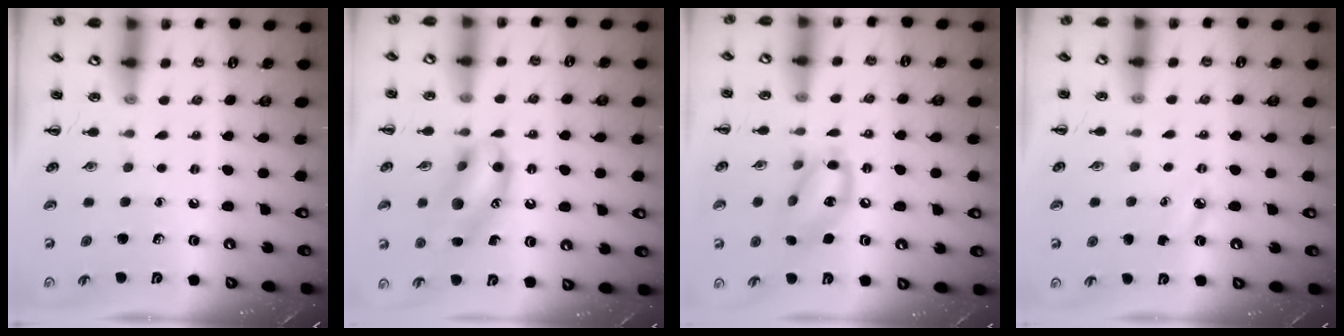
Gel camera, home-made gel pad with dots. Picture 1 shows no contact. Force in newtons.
{"total": 14.5, "press": 14.3, "slide": 2.6}
{"total": 13.4, "press": 13.2, "slide": 2.1}
{"total": 5.0, "press": 4.7, "slide": 1.6}